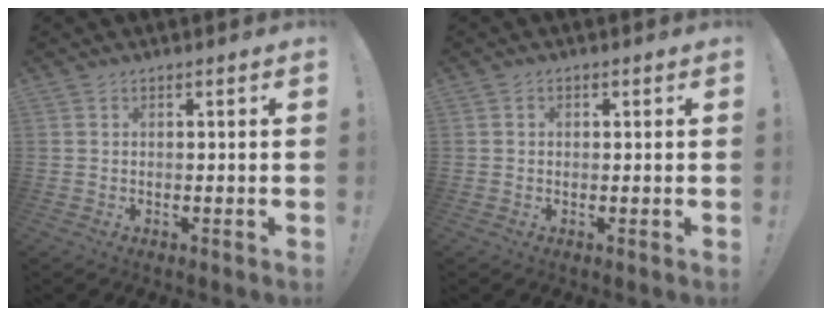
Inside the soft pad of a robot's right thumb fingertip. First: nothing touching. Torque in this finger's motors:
{"motor_torque": [-0.12, -0.19, -0.07, 0.16, 0.08]}